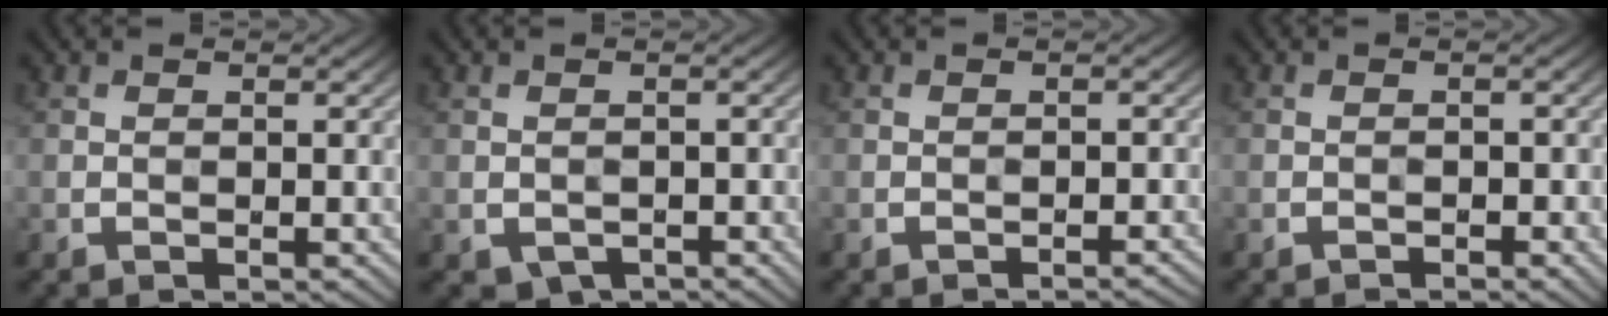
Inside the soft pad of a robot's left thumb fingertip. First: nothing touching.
{"total": 2.1, "force": [-1.3, 1.4, 1.0], "torque": [-0.020, -0.009, -0.018]}
{"total": 1.0, "force": [-0.9, 0.1, 0.5], "torque": [-0.004, 0.002, -0.015]}
{"total": 1.1, "force": [-0.8, 0.4, 0.6], "torque": [-0.008, 0.002, -0.013]}